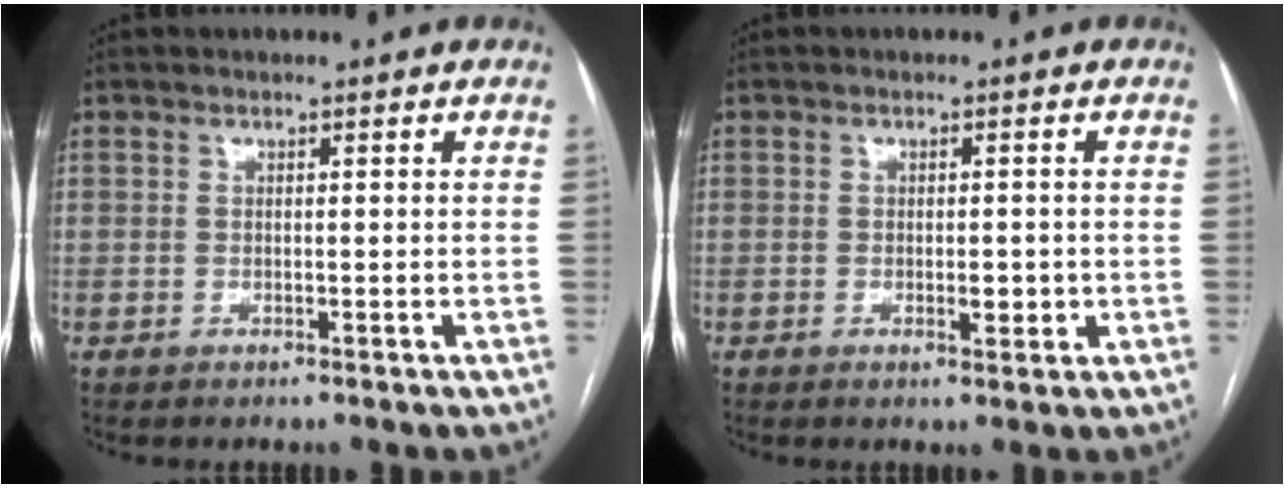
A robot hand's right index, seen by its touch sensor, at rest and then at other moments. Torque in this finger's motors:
{"motor_torque": [0.05, 0.07, 0.05, 0.02]}